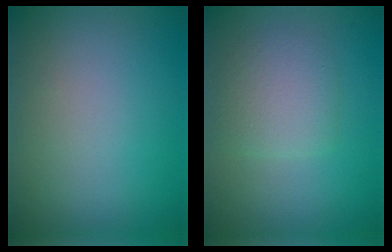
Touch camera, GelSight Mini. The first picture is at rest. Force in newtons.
{"total": 2.9, "press": 2.9, "slide": 0.1}